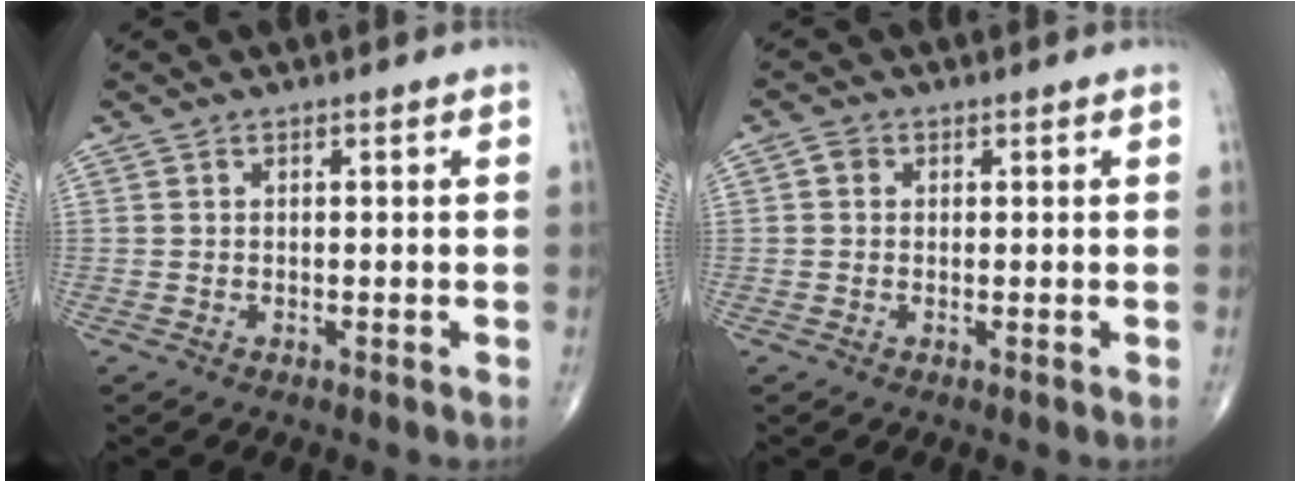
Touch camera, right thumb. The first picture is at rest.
{"total": 1.6, "force": [0.3, 1.4, 0.7], "torque": [-0.008, 0.004, 0.002]}